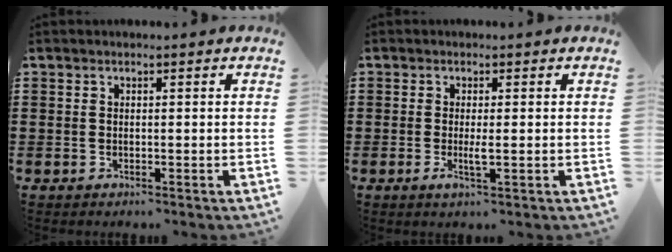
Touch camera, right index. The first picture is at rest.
{"total": 2.3, "force": [-0.4, 0.1, 2.3], "torque": [-0.040, -0.006, -0.008]}